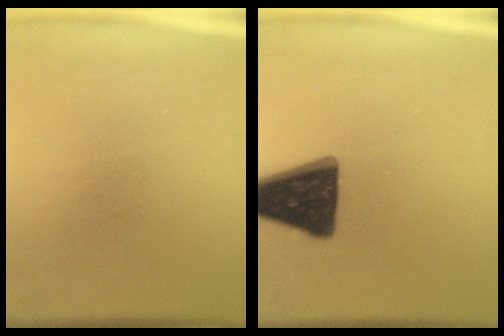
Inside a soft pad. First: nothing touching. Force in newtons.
{"total": 17.6}